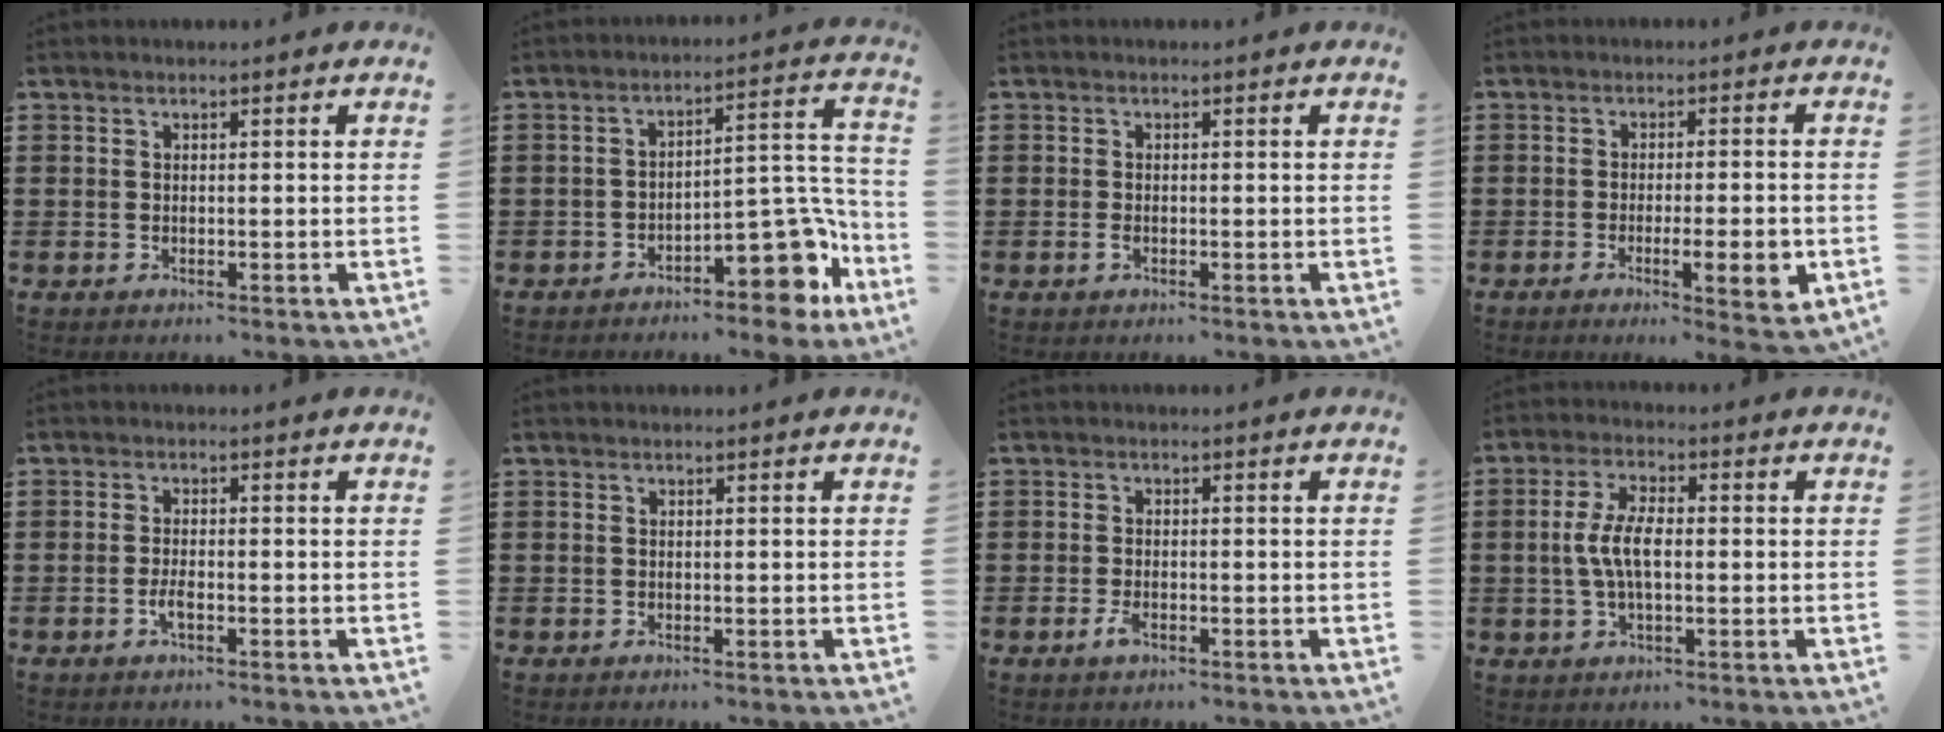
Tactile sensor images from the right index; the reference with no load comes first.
{"total": 10.4, "force": [-6.9, 3.6, 7.0], "torque": [-0.074, 0.016, -0.123]}
{"total": 0.9, "force": [-0.4, 0.4, 0.7], "torque": [-0.023, -0.004, -0.010]}
{"total": 5.6, "force": [-1.9, 0.8, 5.2], "torque": [-0.081, -0.010, -0.027]}
{"total": 2.4, "force": [-1.0, 0.7, 2.1], "torque": [-0.045, -0.002, -0.020]}
{"total": 0.0}
{"total": 2.2, "force": [-1.1, 0.8, 1.8], "torque": [-0.047, -0.008, -0.023]}
{"total": 6.1, "force": [-0.3, 2.6, 5.6], "torque": [-0.129, -0.002, -0.015]}